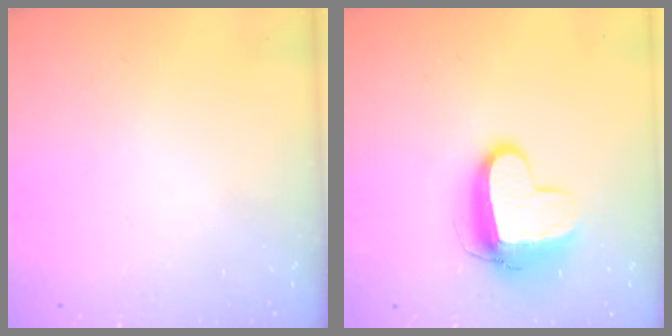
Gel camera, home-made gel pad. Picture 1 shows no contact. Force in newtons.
{"total": 11.6, "press": 11.5, "slide": 1.3}